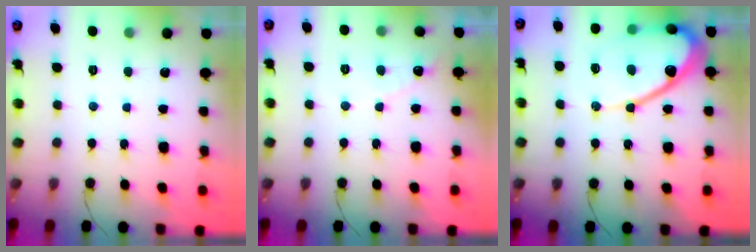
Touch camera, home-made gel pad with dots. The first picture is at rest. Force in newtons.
{"total": 4.7, "press": 4.7, "slide": 0.3}
{"total": 15.7, "press": 15.6, "slide": 1.3}